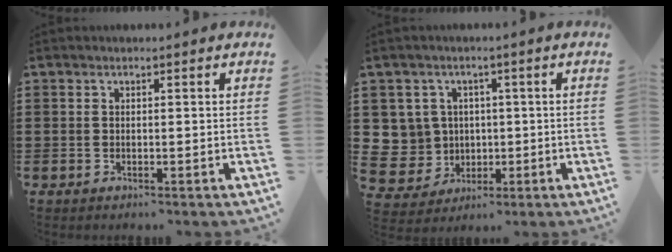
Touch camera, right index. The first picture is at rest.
{"total": 5.9, "force": [0.7, 5.8, 0.8], "torque": [-0.061, 0.006, 0.013]}